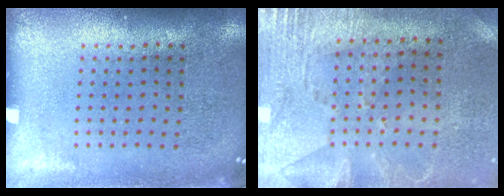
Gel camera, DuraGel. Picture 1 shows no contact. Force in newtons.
{"total": 2.8, "press": 2.3, "slide": 1.5}